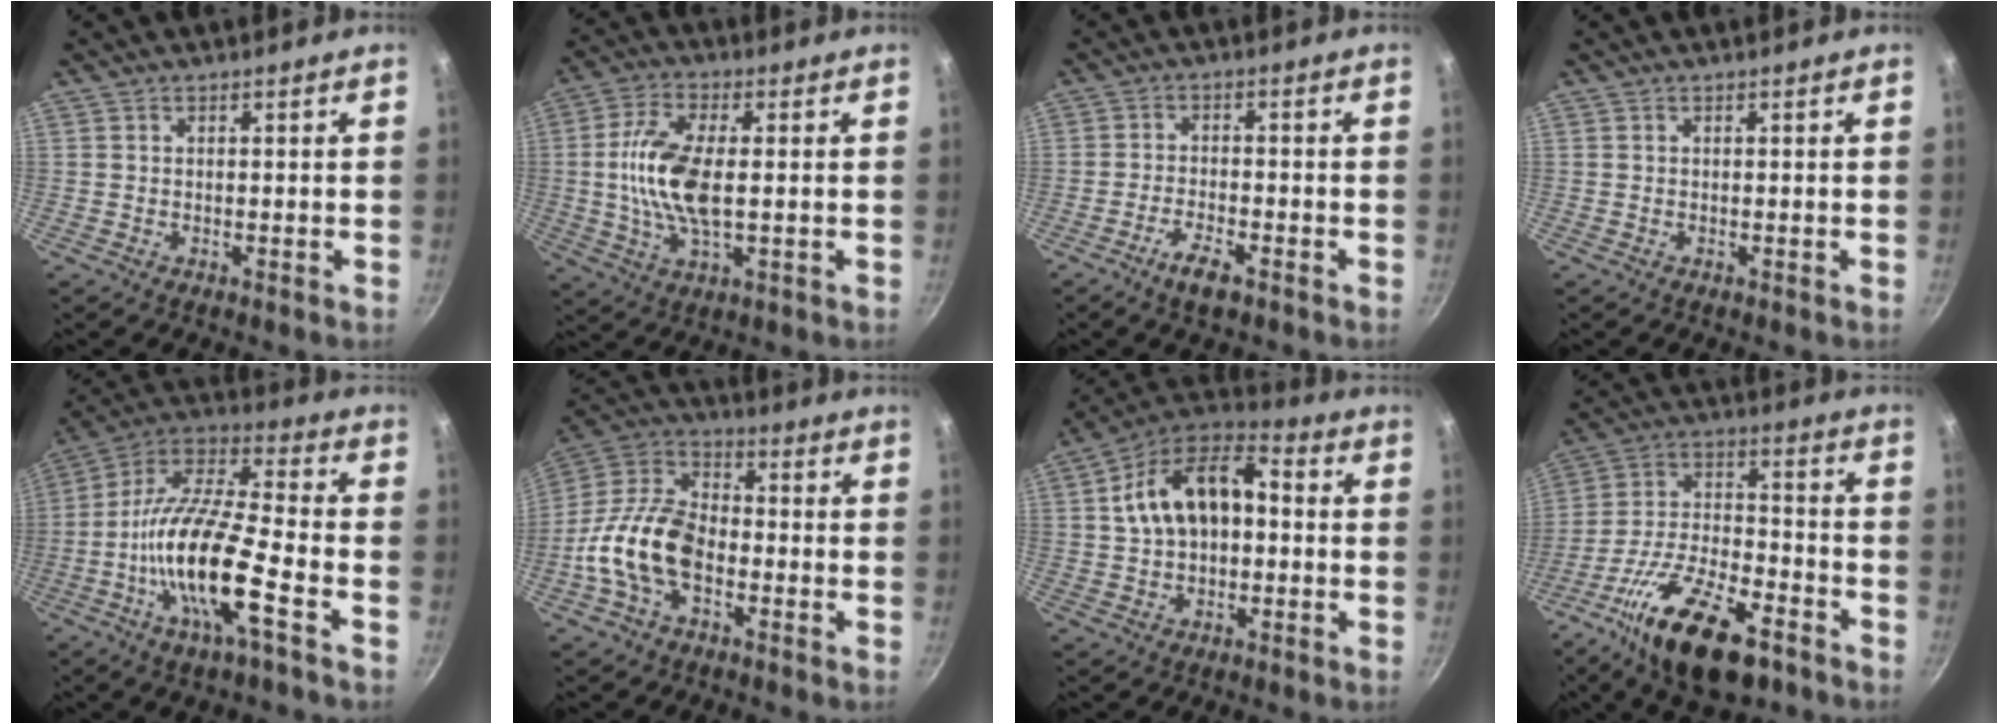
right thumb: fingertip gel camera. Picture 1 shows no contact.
{"total": 11.9, "force": [0.2, 5.3, 10.7], "torque": [-0.214, 0.008, -0.001]}
{"total": 4.9, "force": [-3.1, 1.5, 3.5], "torque": [-0.066, 0.017, -0.059]}
{"total": 0.0}
{"total": 19.0, "force": [-6.5, 5.0, 17.1], "torque": [-0.321, 0.036, -0.141]}
{"total": 15.4, "force": [-4.2, 9.4, 11.4], "torque": [-0.191, 0.044, -0.100]}
{"total": 16.5, "force": [1.2, 10.4, 12.7], "torque": [-0.204, 0.044, 0.006]}
{"total": 20.9, "force": [-12.0, 8.9, 14.7], "torque": [-0.243, 0.051, -0.210]}